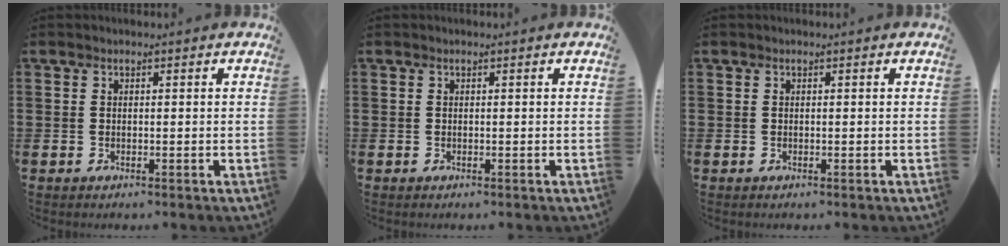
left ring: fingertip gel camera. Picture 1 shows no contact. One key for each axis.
{"total": 0.0}
{"total": 0.0}